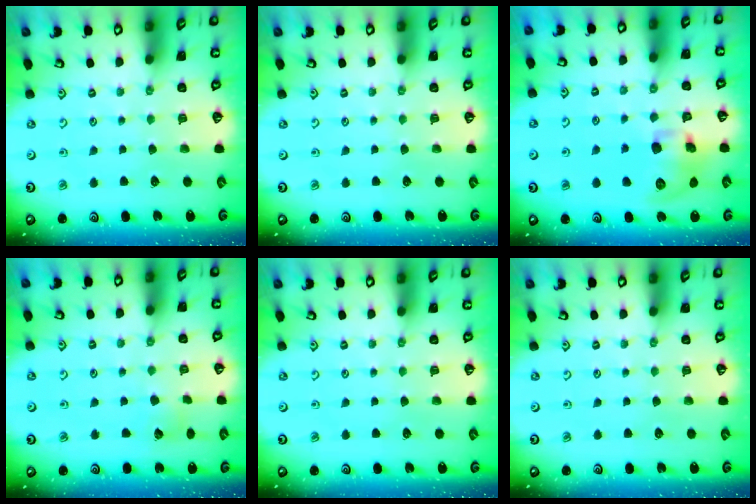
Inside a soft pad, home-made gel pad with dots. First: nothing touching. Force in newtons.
{"total": 0.0}
{"total": 10.9, "press": 10.7, "slide": 2.0}
{"total": 4.2, "press": 4.2, "slide": 0.2}
{"total": 0.0}
{"total": 0.0}